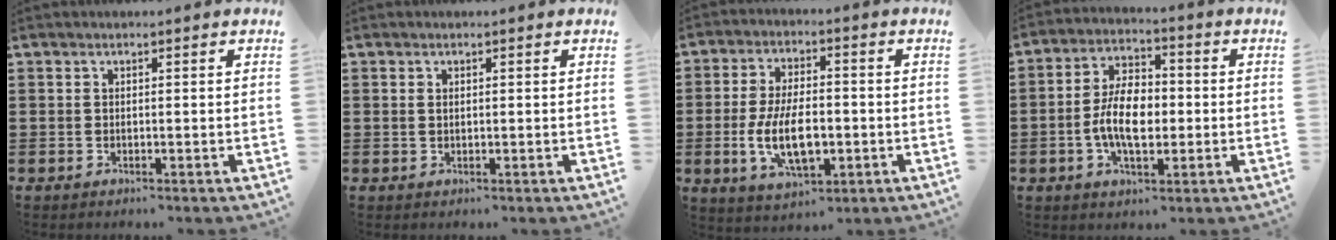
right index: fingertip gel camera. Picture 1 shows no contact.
{"total": 0.6, "force": [0.2, 0.4, 0.4], "torque": [-0.010, 0.002, 0.004]}
{"total": 9.8, "force": [-2.0, 4.7, 8.3], "torque": [-0.172, -0.009, -0.039]}
{"total": 7.8, "force": [-1.1, 4.3, 6.4], "torque": [-0.127, 0.003, -0.026]}